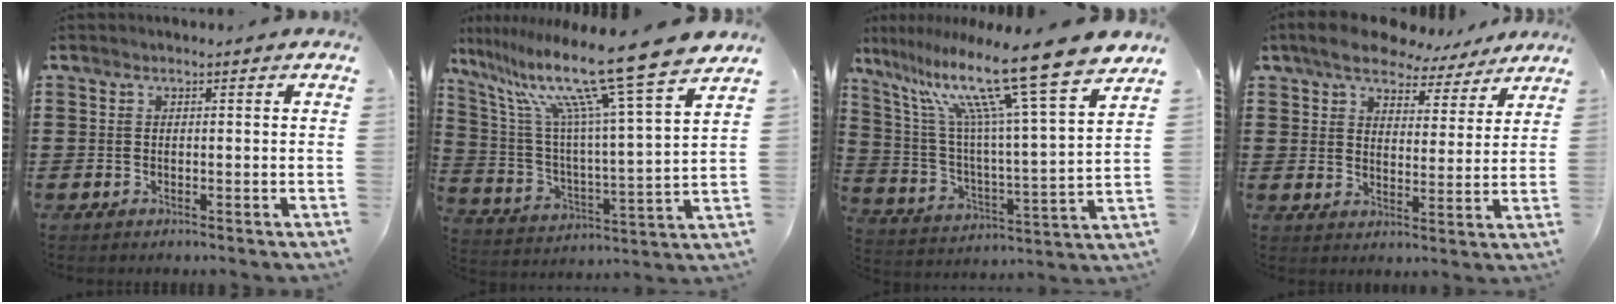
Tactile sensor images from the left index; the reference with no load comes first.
{"total": 16.9, "force": [13.6, 0.0, 10.1], "torque": [-0.211, -0.096, 0.217]}
{"total": 17.3, "force": [13.6, -0.1, 10.7], "torque": [-0.213, -0.104, 0.214]}
{"total": 7.0, "force": [6.3, 2.4, 1.9], "torque": [-0.061, -0.021, 0.112]}